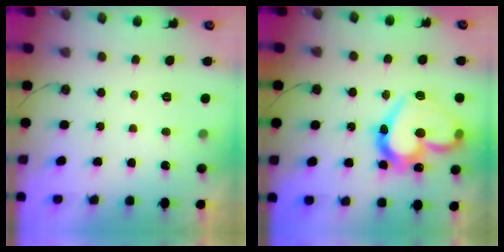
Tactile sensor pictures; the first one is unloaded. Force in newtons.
{"total": 22.6, "press": 22.5, "slide": 2.7}